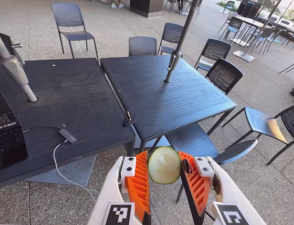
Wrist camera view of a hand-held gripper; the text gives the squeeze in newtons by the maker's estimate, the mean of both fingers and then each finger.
{"total": 7.7, "left": 7.1, "right": 8.3}